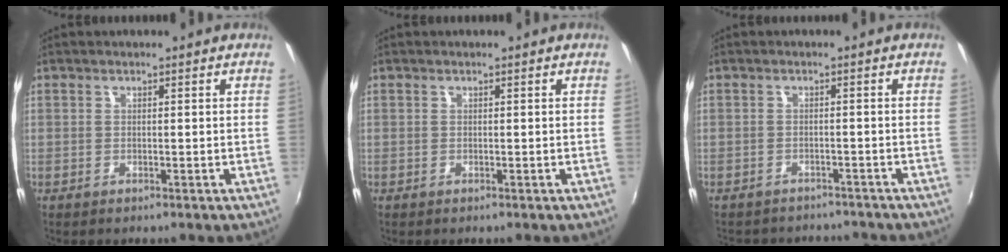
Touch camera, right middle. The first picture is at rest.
{"total": 0.0}
{"total": 9.6, "force": [-8.8, 2.9, 2.8], "torque": [-0.068, -0.018, -0.119]}